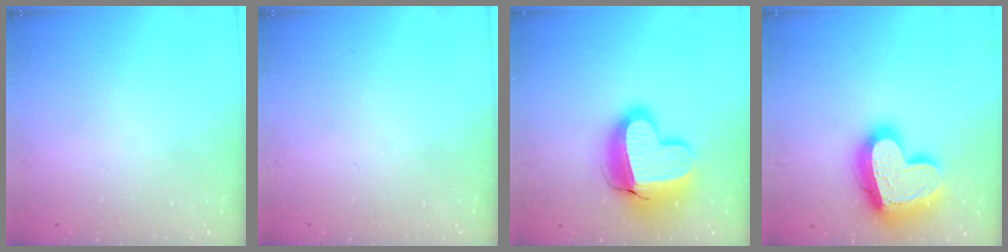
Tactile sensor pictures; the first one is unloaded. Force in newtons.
{"total": 0.0}
{"total": 19.2, "press": 19.2, "slide": 1.5}
{"total": 22.7, "press": 22.6, "slide": 1.9}